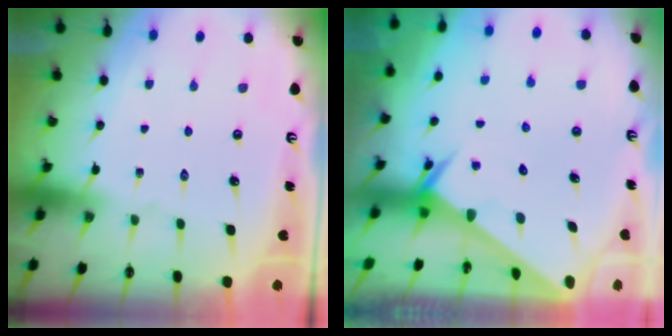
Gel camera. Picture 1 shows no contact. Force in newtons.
{"total": 2.5, "press": 2.5, "slide": 0.1}